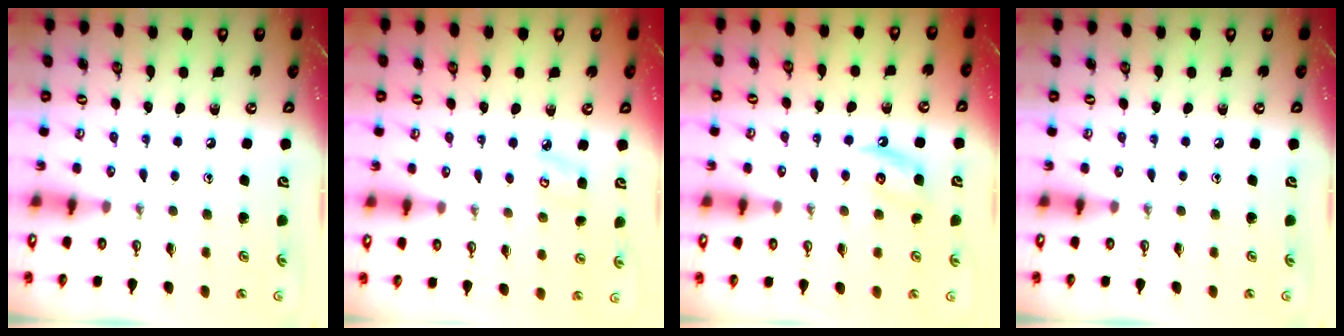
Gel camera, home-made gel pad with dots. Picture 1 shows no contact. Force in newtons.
{"total": 4.9, "press": 4.8, "slide": 0.6}
{"total": 4.2, "press": 4.1, "slide": 0.7}
{"total": 0.0}